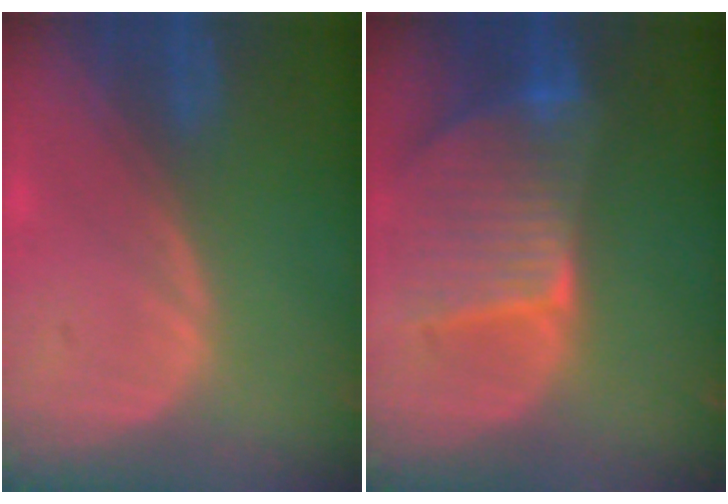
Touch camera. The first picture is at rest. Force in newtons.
{"total": 9.6, "press": 8.4, "slide": 4.6}